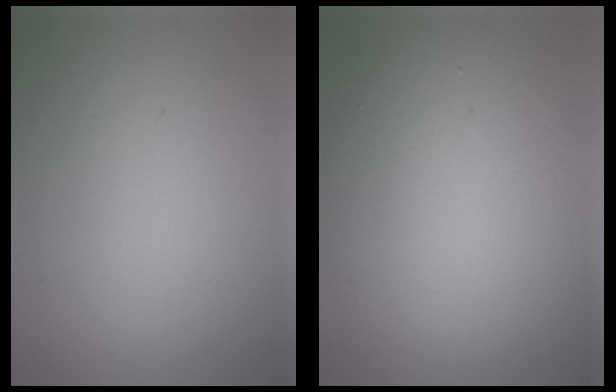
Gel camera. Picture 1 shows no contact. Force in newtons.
{"total": 12.1, "press": 12.1, "slide": 0.6}